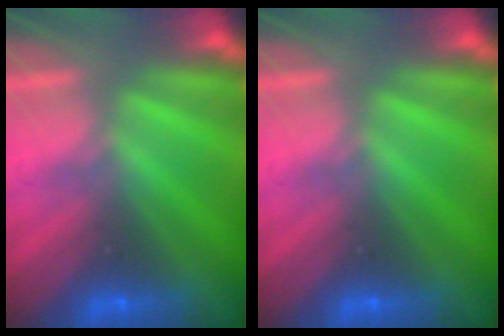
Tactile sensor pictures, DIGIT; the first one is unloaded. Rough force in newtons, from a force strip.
{"total": 0.0}